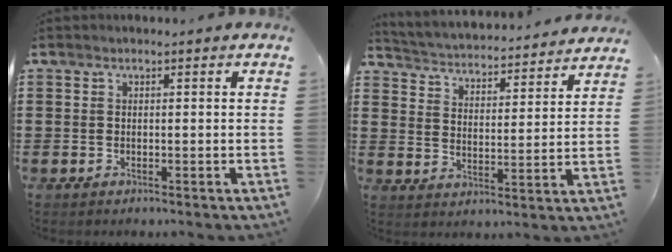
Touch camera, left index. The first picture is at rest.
{"total": 3.3, "force": [3.3, -0.3, -0.1], "torque": [-0.022, -0.035, 0.049]}